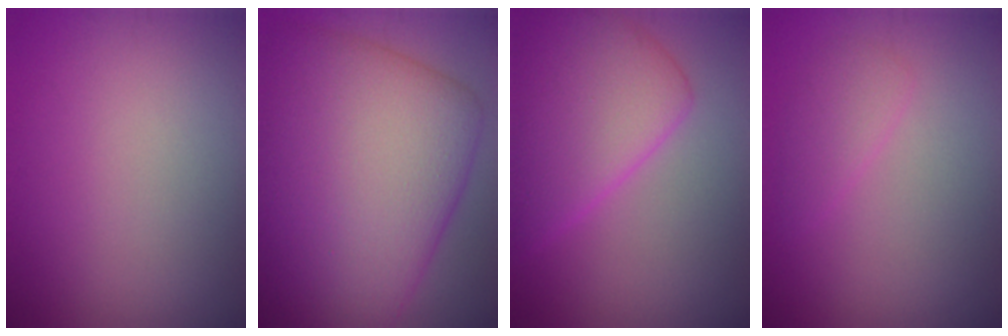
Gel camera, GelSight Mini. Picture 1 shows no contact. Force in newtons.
{"total": 14.6, "press": 14.6, "slide": 0.1}
{"total": 6.8, "press": 6.8, "slide": 0.2}
{"total": 1.6, "press": 1.6, "slide": 0.2}